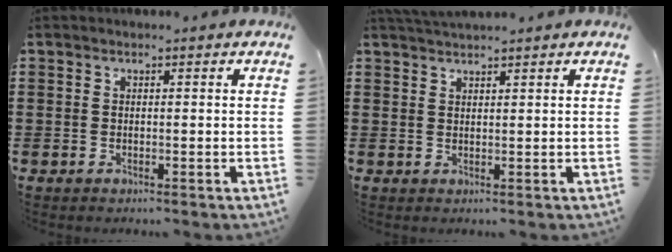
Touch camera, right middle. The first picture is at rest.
{"total": 1.9, "force": [1.9, 0.3, 0.3], "torque": [-0.010, 0.003, 0.036]}